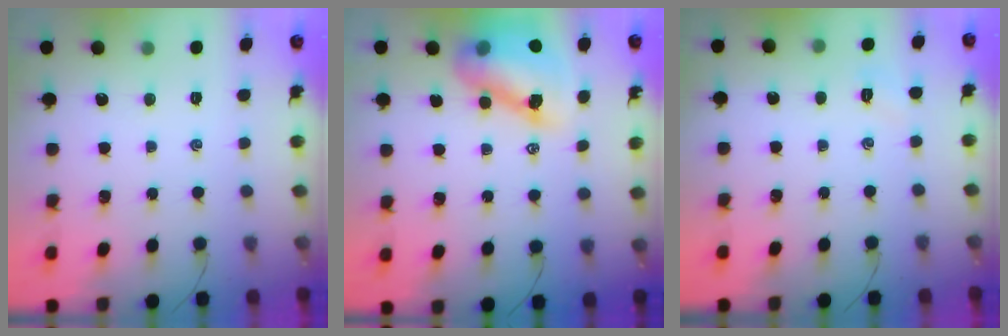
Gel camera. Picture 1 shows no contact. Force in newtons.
{"total": 13.8, "press": 13.3, "slide": 3.8}
{"total": 2.7, "press": 2.6, "slide": 0.7}